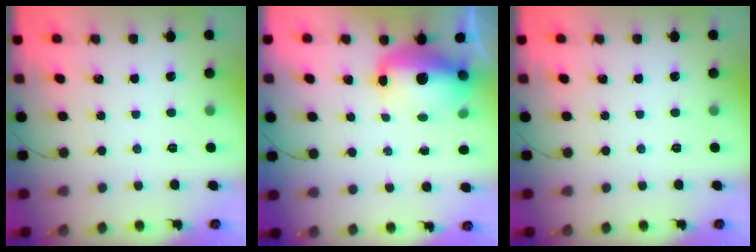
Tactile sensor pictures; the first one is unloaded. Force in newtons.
{"total": 12.4, "press": 11.9, "slide": 3.4}
{"total": 0.0}